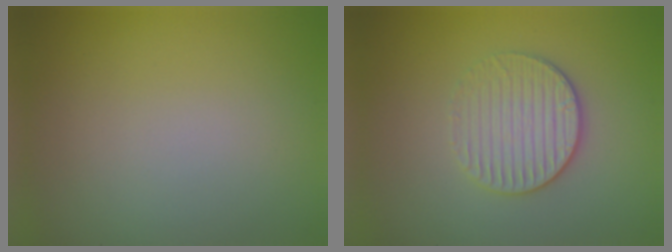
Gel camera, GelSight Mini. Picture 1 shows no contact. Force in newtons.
{"total": 3.6, "press": 3.2, "slide": 1.6}